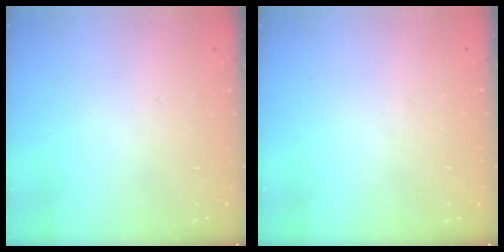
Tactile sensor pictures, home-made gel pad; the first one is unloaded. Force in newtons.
{"total": 0.0}